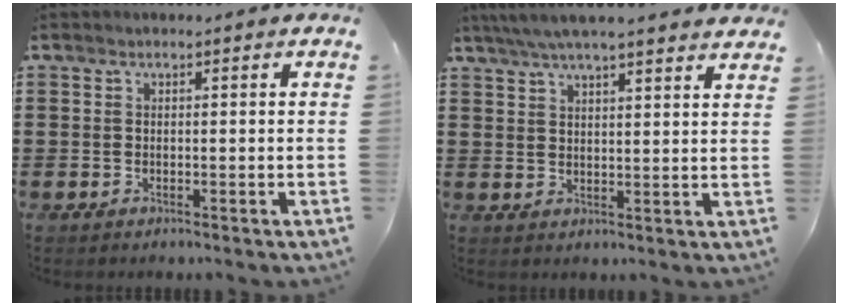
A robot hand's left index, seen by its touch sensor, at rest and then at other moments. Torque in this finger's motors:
{"motor_torque": [1.53, -0.61, 0.47, 0.21]}